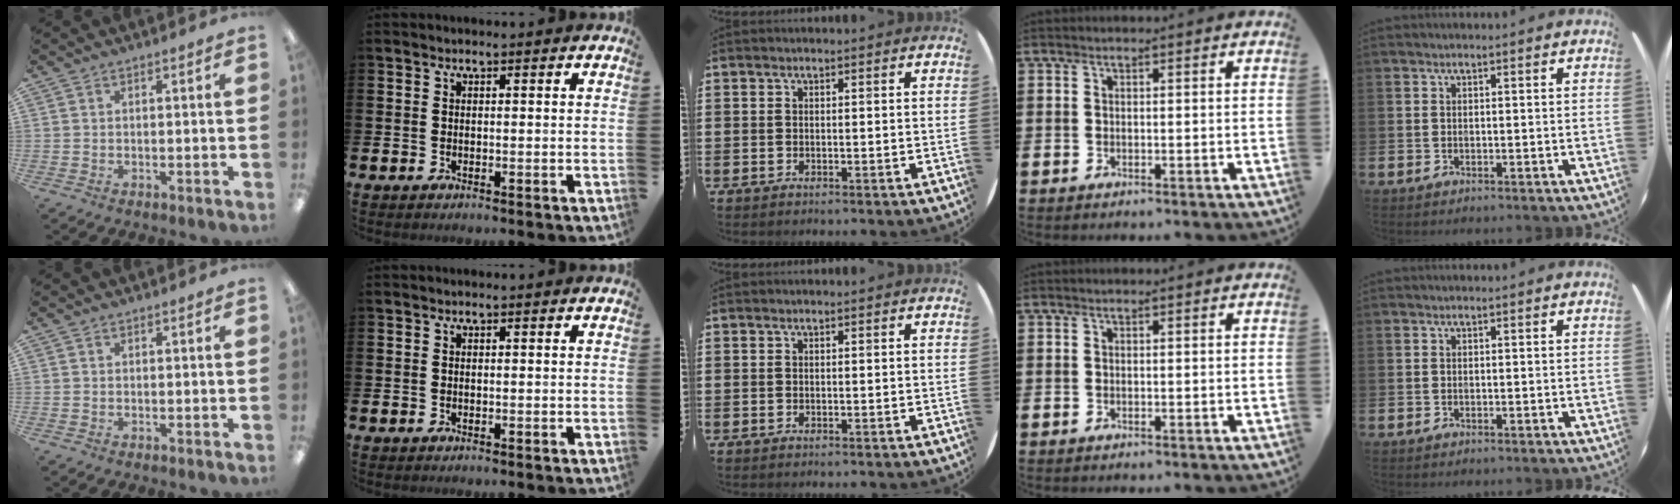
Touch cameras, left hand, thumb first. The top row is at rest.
{}